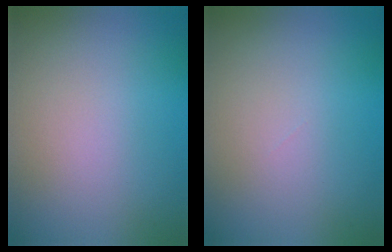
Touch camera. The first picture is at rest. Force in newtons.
{"total": 0.0}